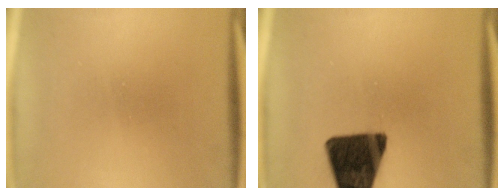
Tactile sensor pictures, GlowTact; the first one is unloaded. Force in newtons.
{"total": 15.6}